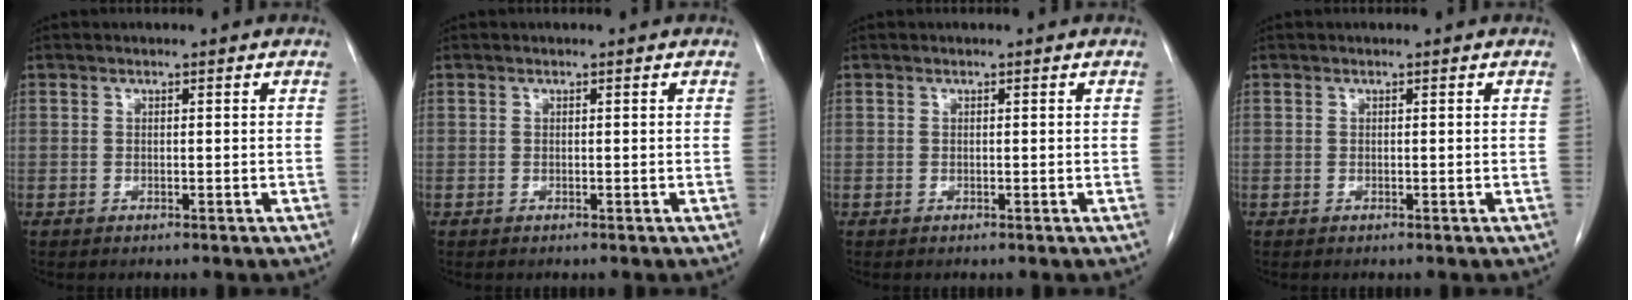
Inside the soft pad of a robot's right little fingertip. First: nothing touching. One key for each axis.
{"total": 0.0}
{"total": 0.0}
{"total": 0.0}